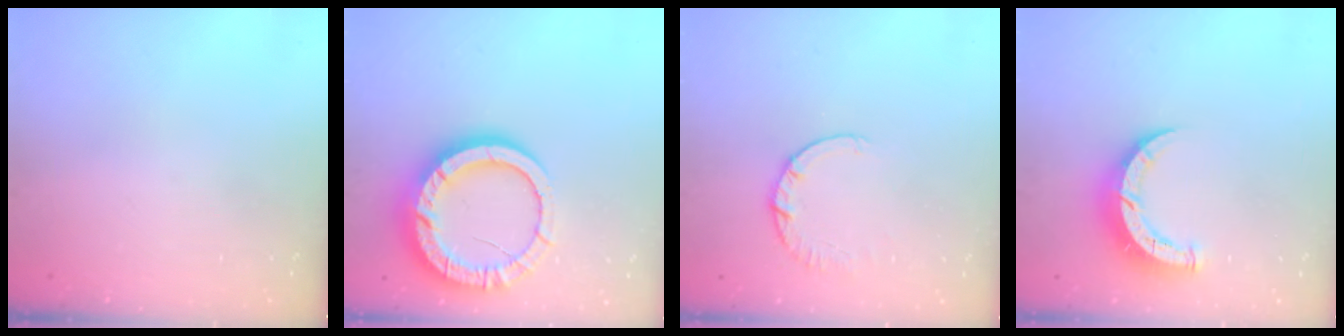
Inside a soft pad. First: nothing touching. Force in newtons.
{"total": 16.6, "press": 16.6, "slide": 1.6}
{"total": 2.4, "press": 2.4, "slide": 0.2}
{"total": 7.5, "press": 7.5, "slide": 0.6}